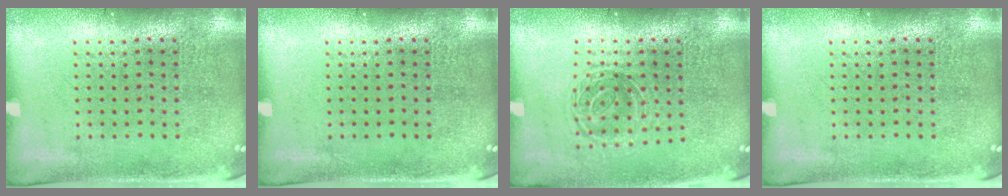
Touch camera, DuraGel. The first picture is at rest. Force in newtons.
{"total": 0.0}
{"total": 1.3, "press": 1.0, "slide": 0.8}
{"total": 0.0}